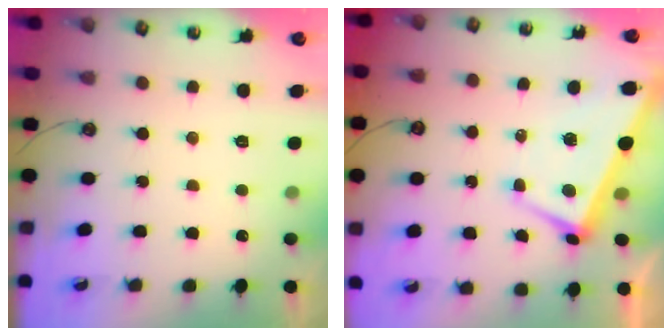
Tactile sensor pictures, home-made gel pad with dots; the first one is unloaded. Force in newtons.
{"total": 1.7, "press": 1.4, "slide": 0.9}